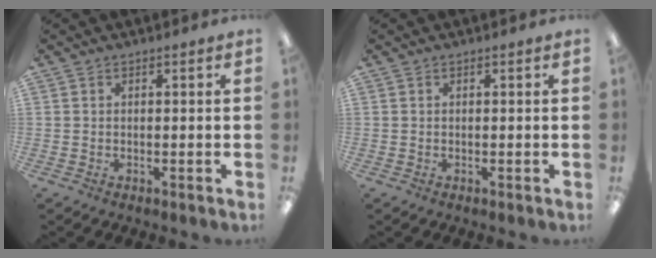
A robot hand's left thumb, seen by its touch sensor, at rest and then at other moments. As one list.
[{"total": 0.0}]